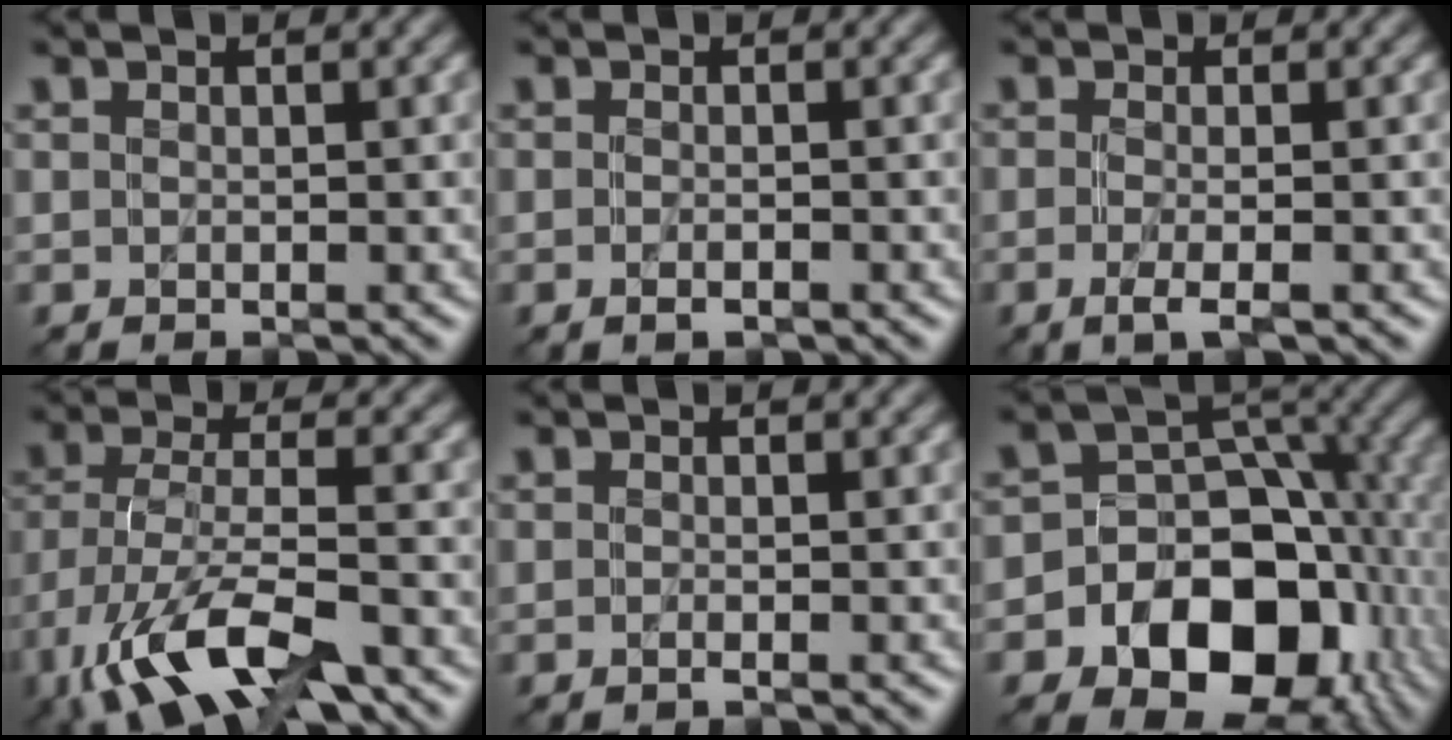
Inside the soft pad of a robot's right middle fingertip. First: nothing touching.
{"total": 1.3, "force": [-0.6, 0.3, 1.1], "torque": [-0.019, -0.006, -0.012]}
{"total": 2.6, "force": [-0.8, 0.7, 2.4], "torque": [-0.040, -0.008, -0.020]}
{"total": 11.0, "force": [-6.2, 4.5, 7.9], "torque": [-0.159, -0.018, -0.109]}
{"total": 1.1, "force": [-0.2, 0.4, 1.0], "torque": [-0.011, -0.006, -0.010]}
{"total": 13.4, "force": [-4.8, 9.5, 8.2], "torque": [-0.120, -0.004, -0.086]}